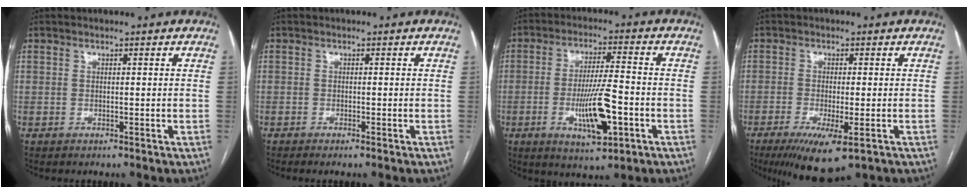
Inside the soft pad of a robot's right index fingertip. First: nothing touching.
{"total": 1.2, "force": [-0.9, -0.1, 0.8], "torque": [-0.014, -0.002, -0.015]}
{"total": 10.5, "force": [-3.4, 1.8, 9.8], "torque": [-0.178, -0.008, -0.054]}
{"total": 8.5, "force": [-4.6, 1.6, 7.0], "torque": [-0.116, -0.024, -0.071]}